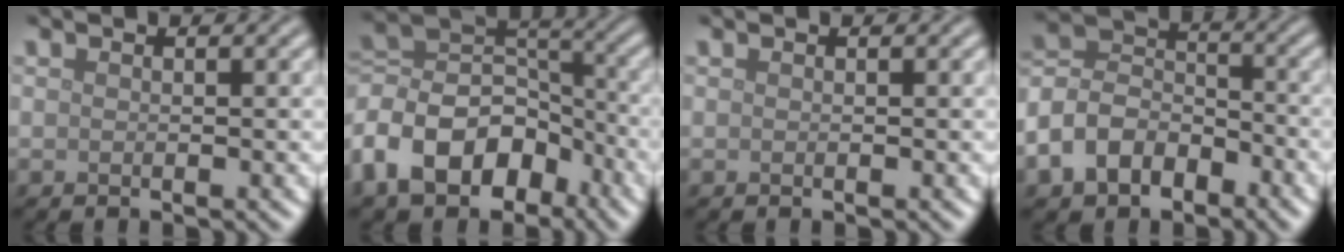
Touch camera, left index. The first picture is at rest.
{"total": 10.5, "force": [-5.0, 7.1, 5.8], "torque": [-0.109, 0.013, -0.108]}
{"total": 0.0}
{"total": 6.9, "force": [-3.5, 4.8, 3.5], "torque": [-0.073, 0.007, -0.083]}